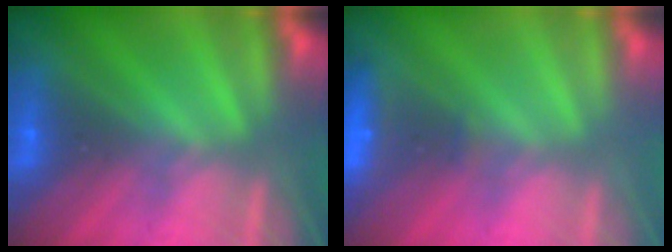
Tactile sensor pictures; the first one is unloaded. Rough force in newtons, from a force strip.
{"total": 2.3}